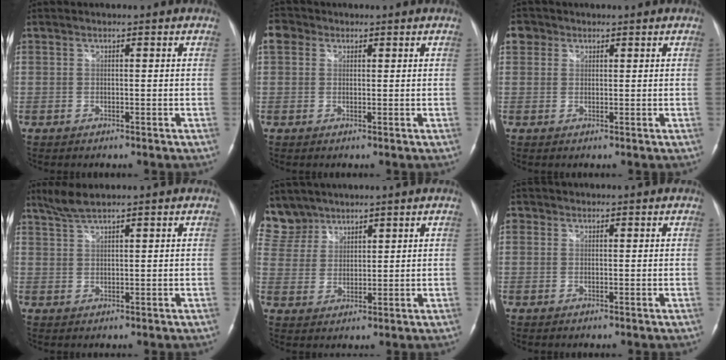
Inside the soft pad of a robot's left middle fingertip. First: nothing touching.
{"total": 3.1, "force": [1.4, 2.5, 1.1], "torque": [-0.027, 0.016, 0.026]}
{"total": 2.6, "force": [1.3, 2.2, 0.4], "torque": [0.000, 0.009, 0.020]}
{"total": 3.1, "force": [2.8, -0.1, 1.4], "torque": [-0.041, 0.008, 0.060]}
{"total": 6.9, "force": [5.9, 3.6, -0.4], "torque": [0.009, 0.007, 0.126]}
{"total": 1.3, "force": [0.5, 1.1, 0.3], "torque": [-0.001, 0.003, 0.006]}